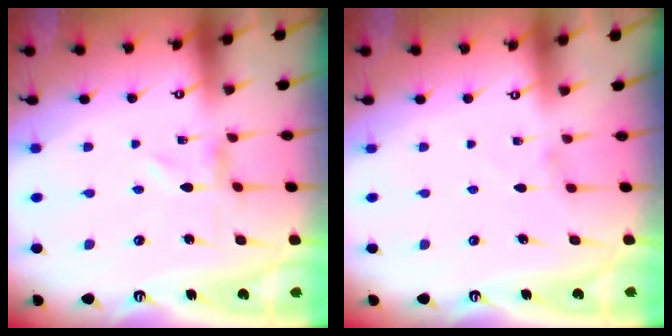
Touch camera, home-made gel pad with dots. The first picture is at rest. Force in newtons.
{"total": 0.8, "press": 0.8, "slide": 0.3}